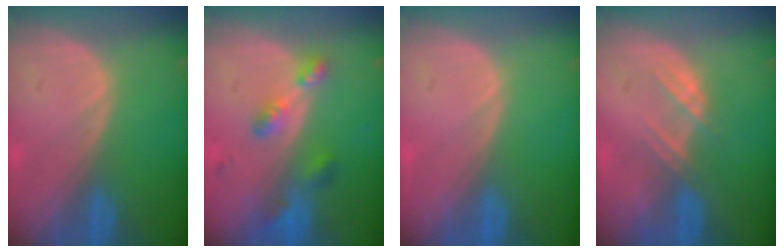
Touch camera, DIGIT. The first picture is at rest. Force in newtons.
{"total": 5.3, "press": 4.7, "slide": 2.4}
{"total": 0.0}
{"total": 3.0, "press": 2.9, "slide": 0.7}